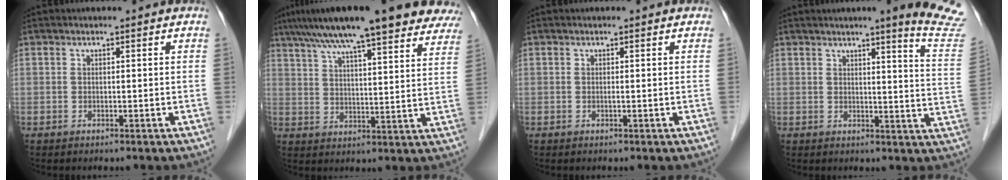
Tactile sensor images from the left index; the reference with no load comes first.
{"total": 24.7, "force": [19.7, 3.7, 14.4], "torque": [-0.219, 0.038, 0.258]}
{"total": 0.0}
{"total": 11.7, "force": [10.2, -1.2, 5.6], "torque": [-0.057, -0.069, 0.093]}